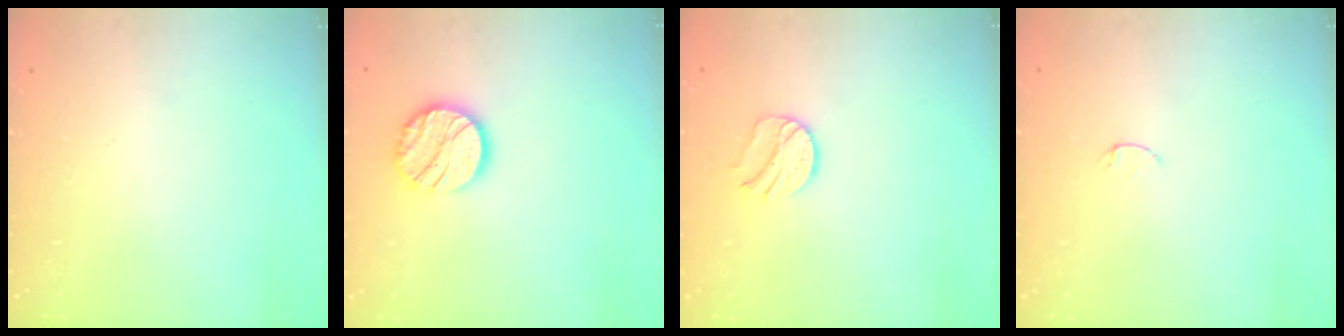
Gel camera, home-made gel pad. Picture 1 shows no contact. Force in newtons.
{"total": 12.6, "press": 12.6, "slide": 0.5}
{"total": 8.7, "press": 8.7, "slide": 0.2}
{"total": 2.9, "press": 2.9, "slide": 0.3}